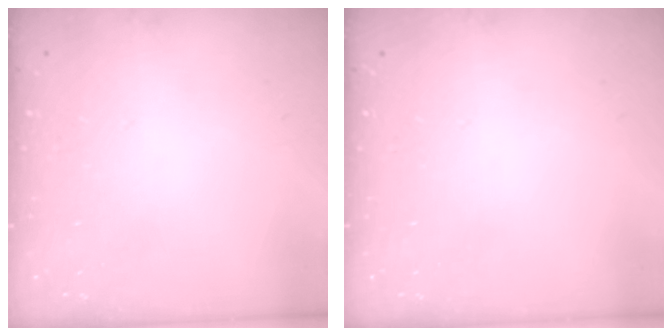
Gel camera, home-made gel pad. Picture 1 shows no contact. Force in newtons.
{"total": 0.0}